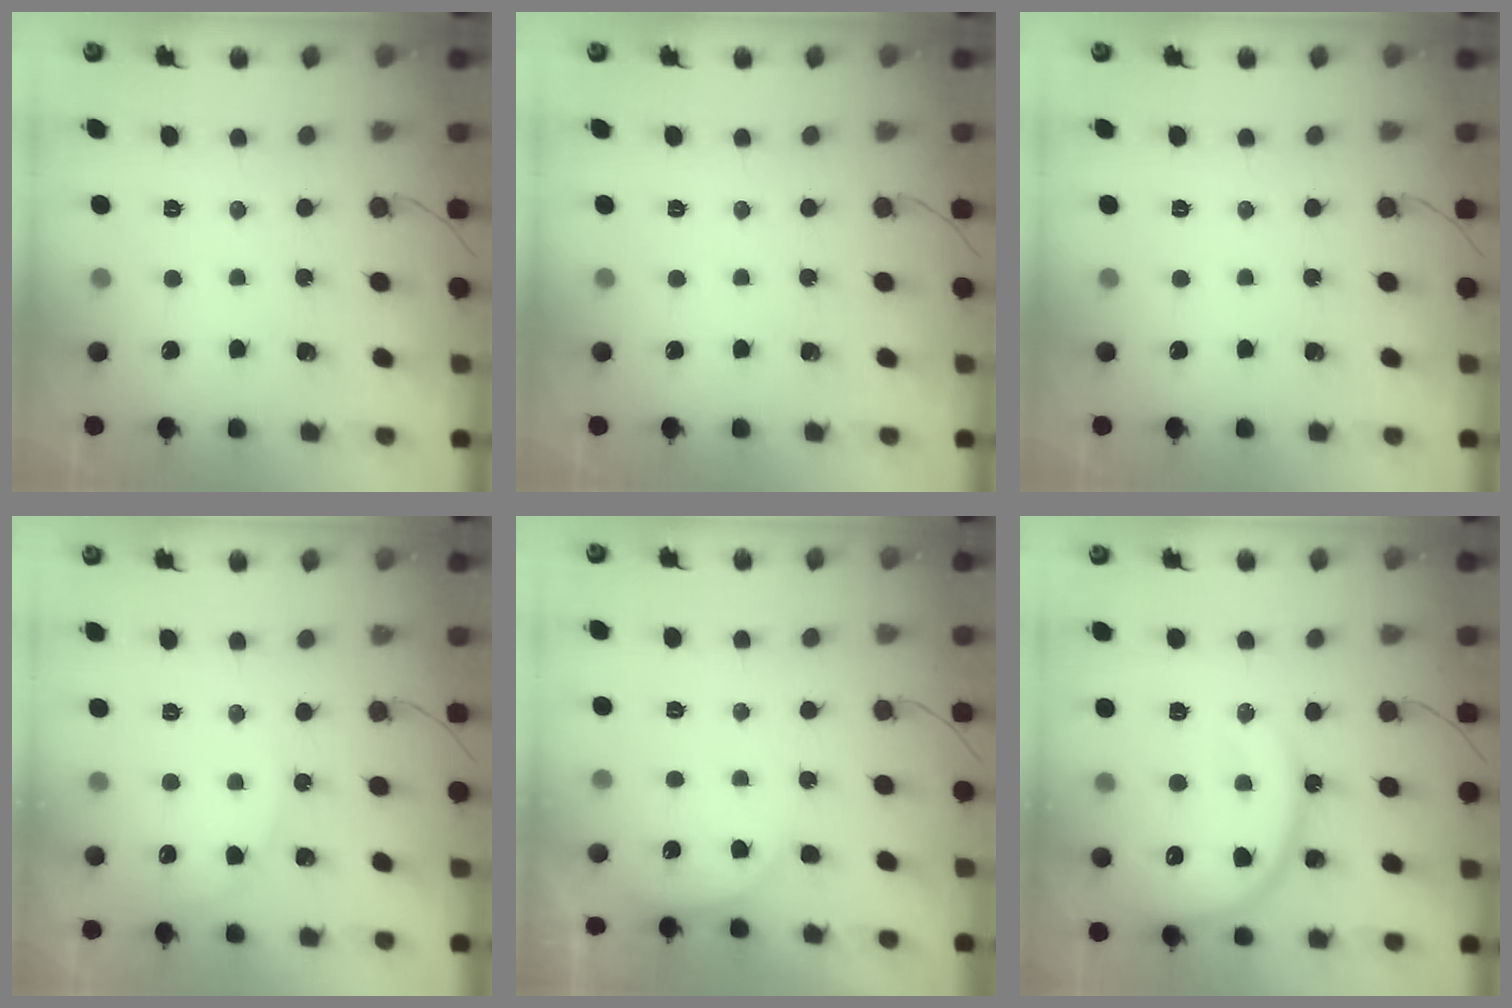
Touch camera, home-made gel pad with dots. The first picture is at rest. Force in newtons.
{"total": 0.0}
{"total": 0.0}
{"total": 4.5, "press": 4.5, "slide": 0.6}
{"total": 3.3, "press": 3.3, "slide": 0.4}
{"total": 17.9, "press": 17.8, "slide": 1.5}